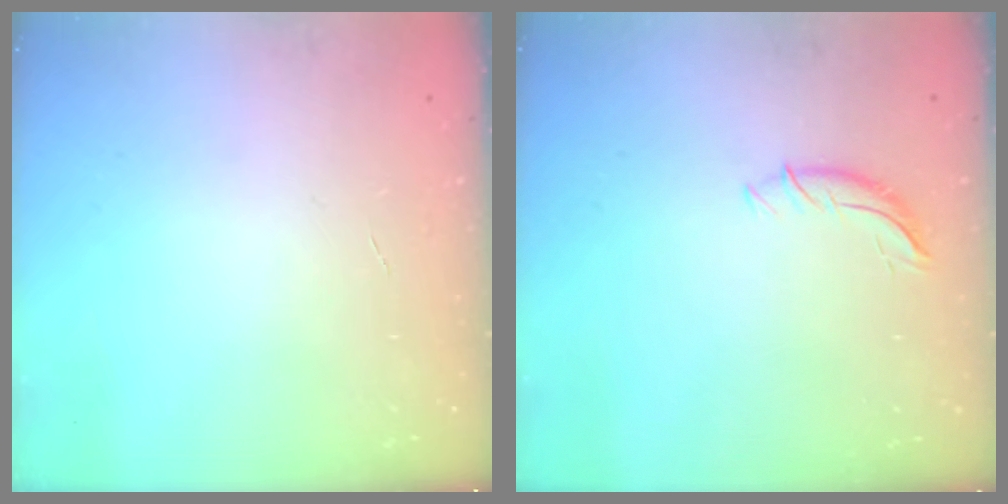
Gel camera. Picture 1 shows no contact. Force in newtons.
{"total": 6.2, "press": 6.2, "slide": 0.6}